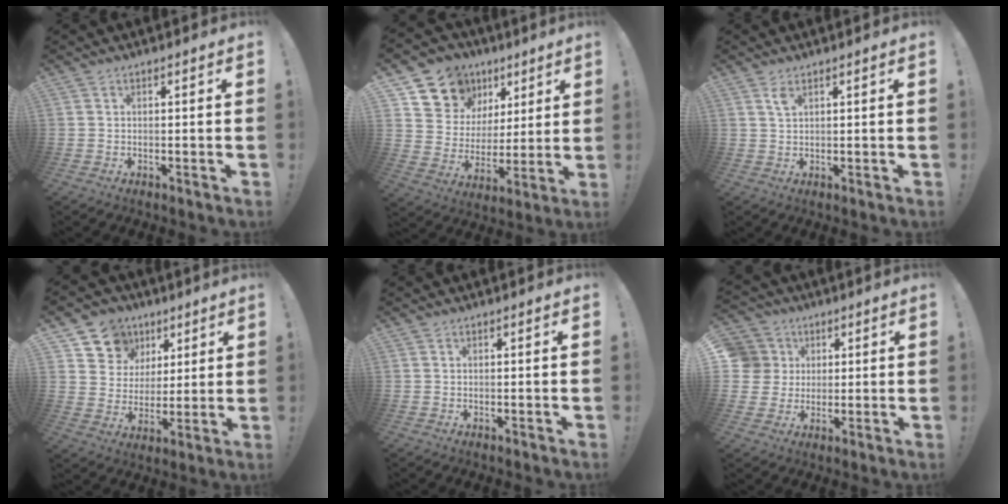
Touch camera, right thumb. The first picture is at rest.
{"total": 12.2, "force": [7.5, 9.5, 1.9], "torque": [-0.035, -0.053, 0.154]}
{"total": 2.4, "force": [1.3, 0.9, 1.9], "torque": [-0.028, -0.004, 0.021]}
{"total": 10.5, "force": [5.2, 9.0, 1.6], "torque": [-0.026, -0.032, 0.106]}
{"total": 0.0}
{"total": 8.5, "force": [1.7, 8.1, 1.8], "torque": [-0.023, -0.007, 0.038]}